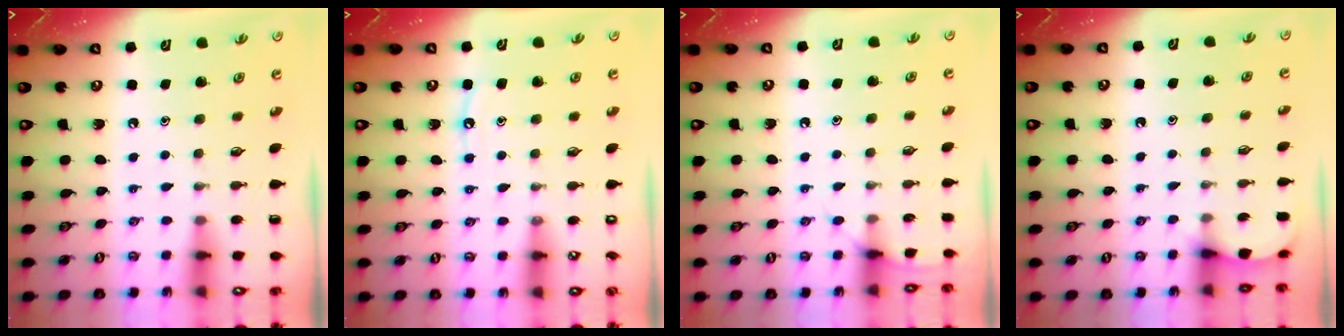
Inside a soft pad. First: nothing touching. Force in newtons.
{"total": 5.7, "press": 5.6, "slide": 0.6}
{"total": 5.8, "press": 5.7, "slide": 0.8}
{"total": 4.1, "press": 4.1, "slide": 0.4}